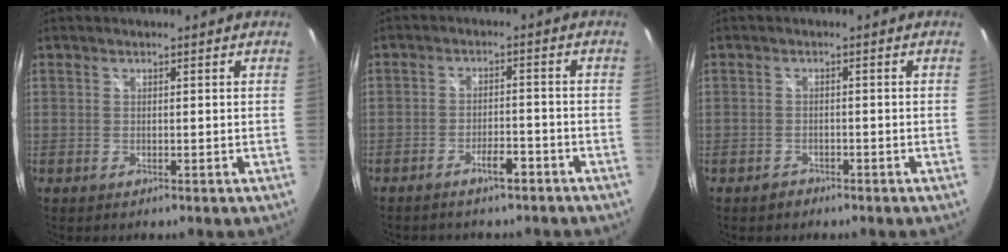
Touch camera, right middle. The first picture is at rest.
{"total": 3.6, "force": [-3.0, 0.9, 1.9], "torque": [-0.038, 0.004, -0.042]}
{"total": 0.9, "force": [-0.8, 0.3, 0.0], "torque": [-0.002, 0.000, -0.013]}